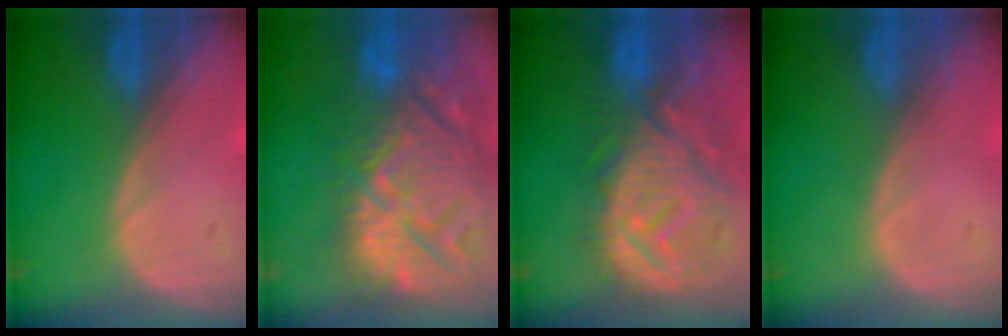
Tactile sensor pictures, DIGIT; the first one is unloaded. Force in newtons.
{"total": 15.4, "press": 13.2, "slide": 8.0}
{"total": 12.6, "press": 11.1, "slide": 6.0}
{"total": 0.0}